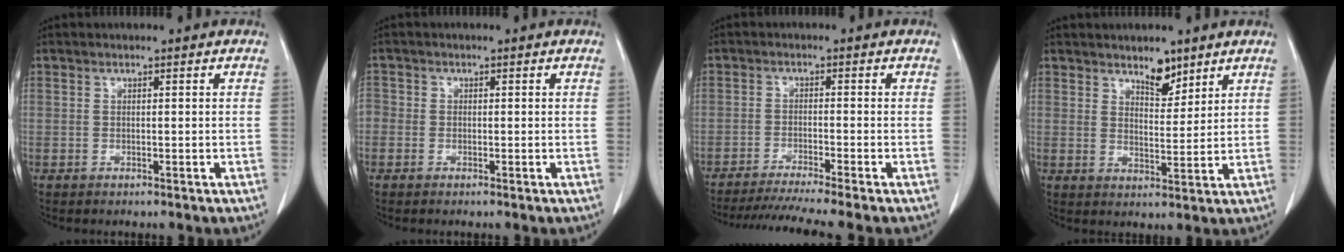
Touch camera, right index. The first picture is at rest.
{"total": 2.1, "force": [-0.5, 1.9, 0.9], "torque": [-0.020, 0.007, -0.013]}
{"total": 9.6, "force": [-8.2, -1.6, 4.6], "torque": [-0.059, -0.022, -0.132]}
{"total": 4.3, "force": [3.4, 1.7, 2.1], "torque": [-0.031, -0.007, 0.057]}